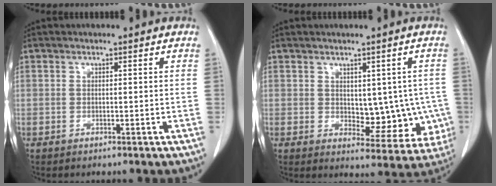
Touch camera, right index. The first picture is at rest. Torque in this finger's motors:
{"motor_torque": [0.10, 0.19, 0.09, 0.00]}